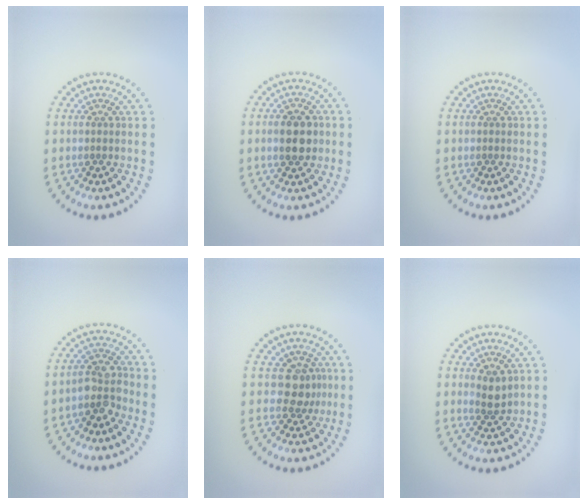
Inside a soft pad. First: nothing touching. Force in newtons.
{"total": 3.7, "press": 3.7, "slide": 0.1}
{"total": 0.0}
{"total": 3.0, "press": 2.7, "slide": 1.2}
{"total": 2.7, "press": 2.2, "slide": 1.6}
{"total": 1.7, "press": 1.5, "slide": 0.9}